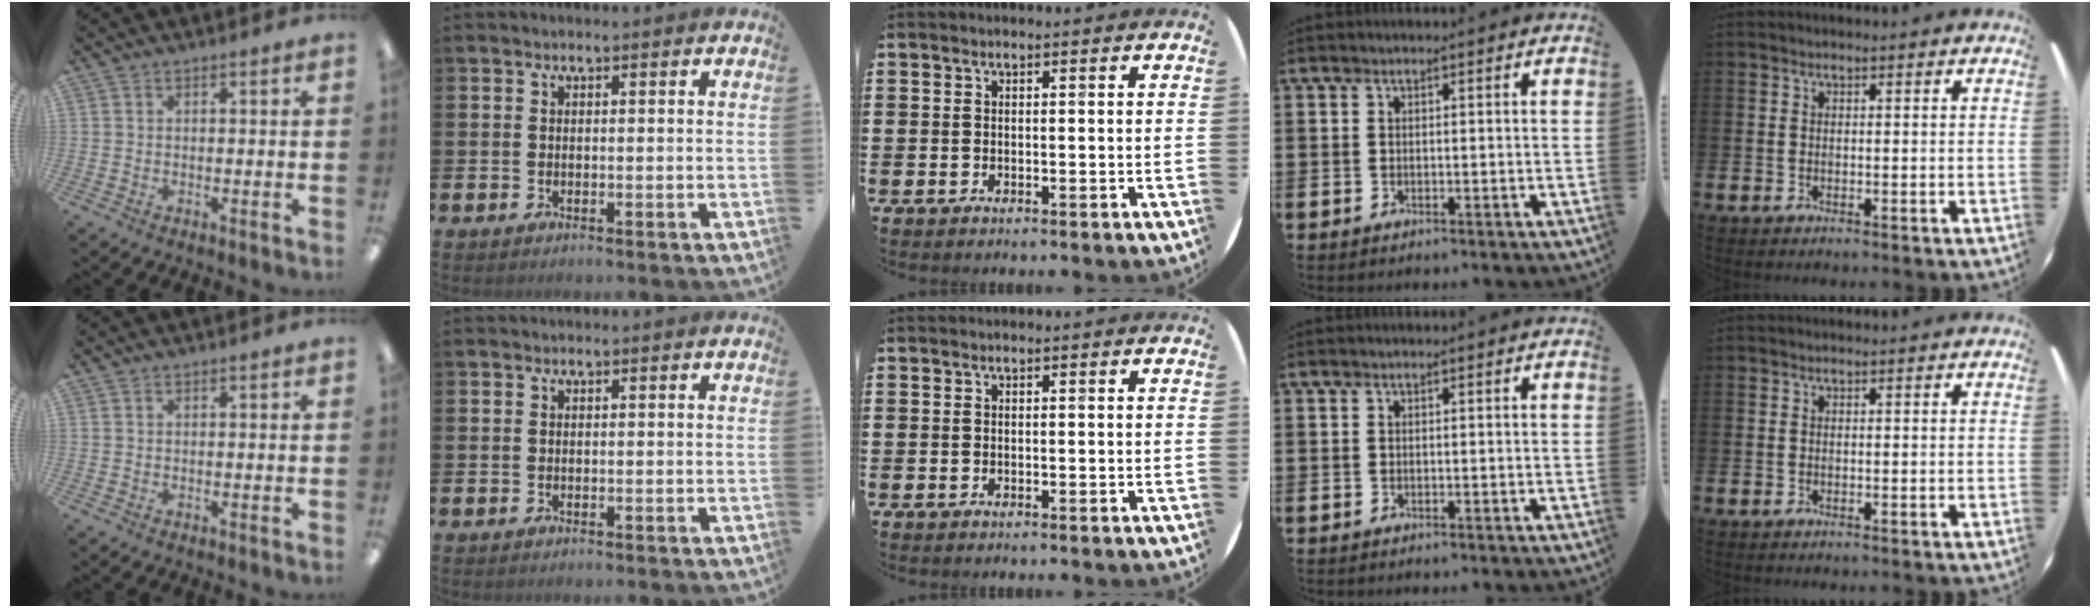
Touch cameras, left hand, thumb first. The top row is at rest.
{}